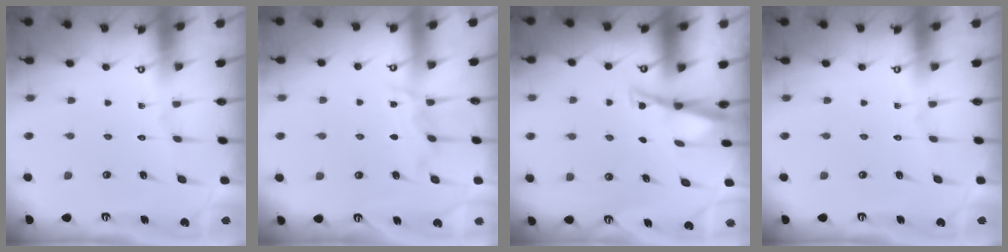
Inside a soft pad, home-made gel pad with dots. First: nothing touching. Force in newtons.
{"total": 6.4, "press": 6.3, "slide": 0.7}
{"total": 4.3, "press": 4.3, "slide": 0.5}
{"total": 0.0}